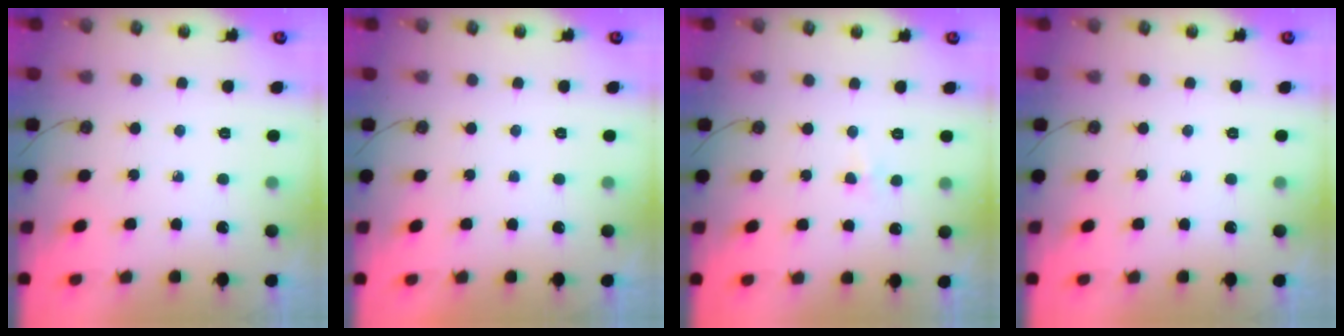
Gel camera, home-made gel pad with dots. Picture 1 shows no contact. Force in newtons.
{"total": 0.0}
{"total": 3.0, "press": 2.9, "slide": 0.6}
{"total": 0.0}